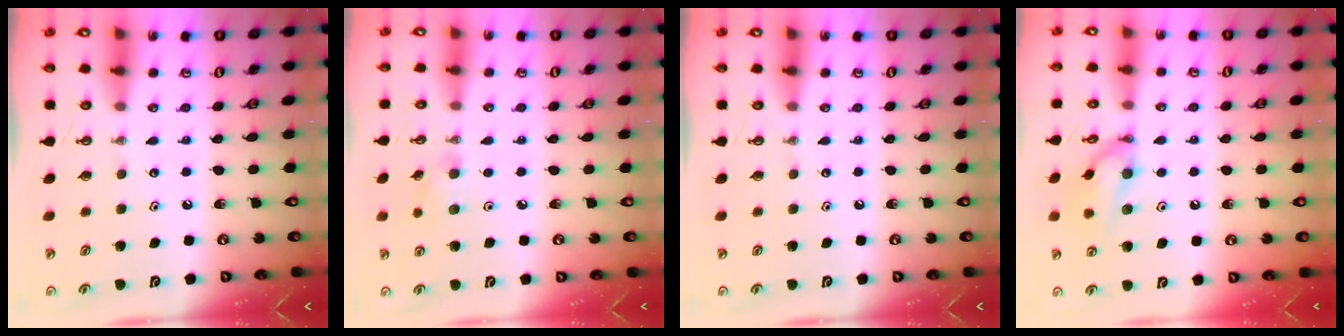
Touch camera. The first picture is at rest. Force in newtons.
{"total": 4.3, "press": 4.1, "slide": 1.3}
{"total": 0.0}
{"total": 12.3, "press": 12.3, "slide": 0.5}